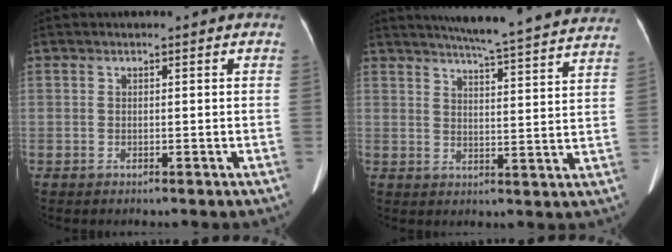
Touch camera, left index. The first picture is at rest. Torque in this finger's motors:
{"motor_torque": [0.13, -0.65, 0.00, 0.05]}